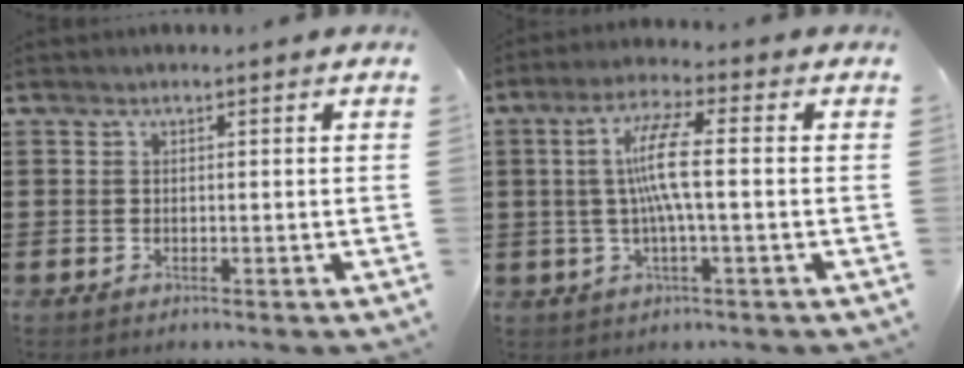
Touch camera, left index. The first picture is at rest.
{"total": 7.9, "force": [0.1, 1.1, 7.9], "torque": [-0.159, 0.003, -0.010]}